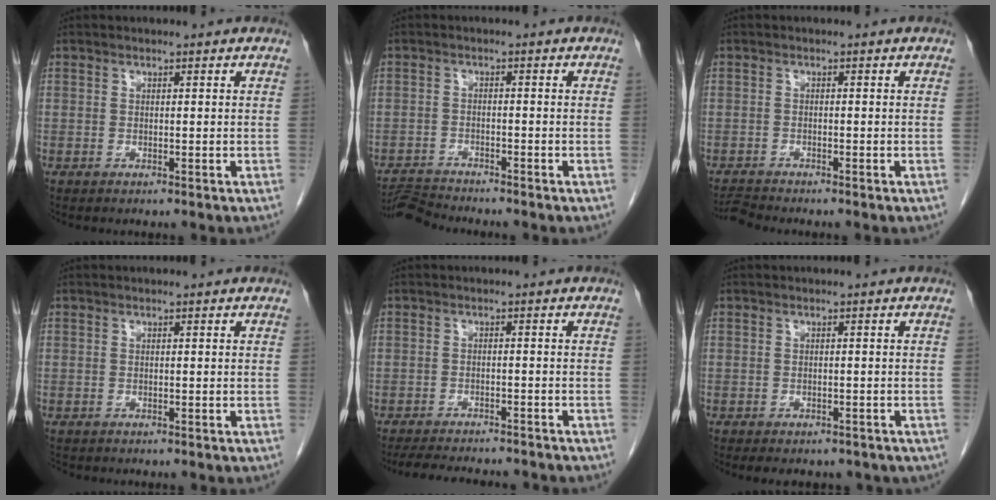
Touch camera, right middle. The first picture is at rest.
{"total": 4.1, "force": [-4.1, -0.8, -0.2], "torque": [0.004, -0.016, -0.072]}
{"total": 2.0, "force": [-1.9, -0.7, 0.0], "torque": [-0.005, -0.014, -0.035]}
{"total": 0.7, "force": [-0.6, 0.2, 0.1], "torque": [-0.007, -0.002, -0.013]}
{"total": 12.0, "force": [-10.9, 2.1, 4.6], "torque": [-0.071, -0.007, -0.138]}
{"total": 7.9, "force": [-6.3, 3.7, 3.2], "torque": [-0.040, 0.003, -0.064]}